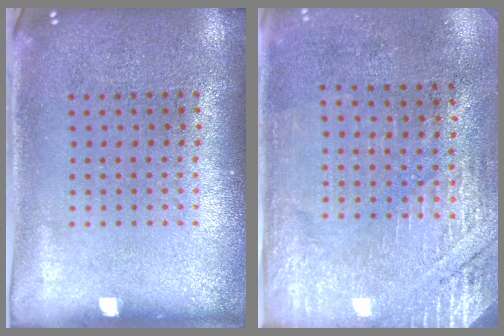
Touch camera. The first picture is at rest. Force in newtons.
{"total": 2.7, "press": 2.4, "slide": 1.2}